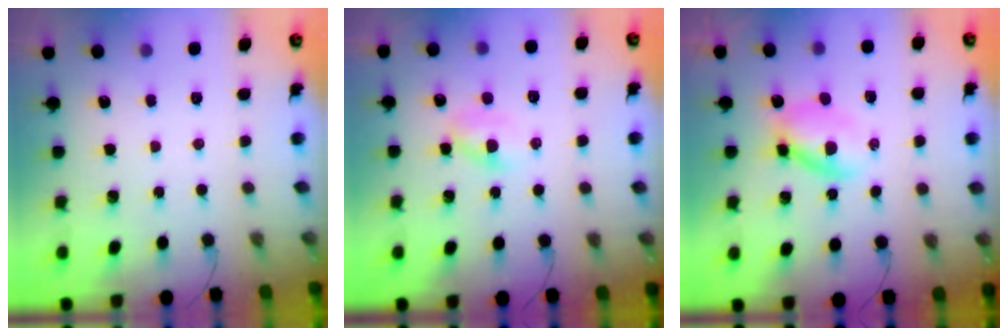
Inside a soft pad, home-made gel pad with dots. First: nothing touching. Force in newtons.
{"total": 2.7, "press": 2.5, "slide": 0.9}
{"total": 4.8, "press": 4.7, "slide": 0.6}